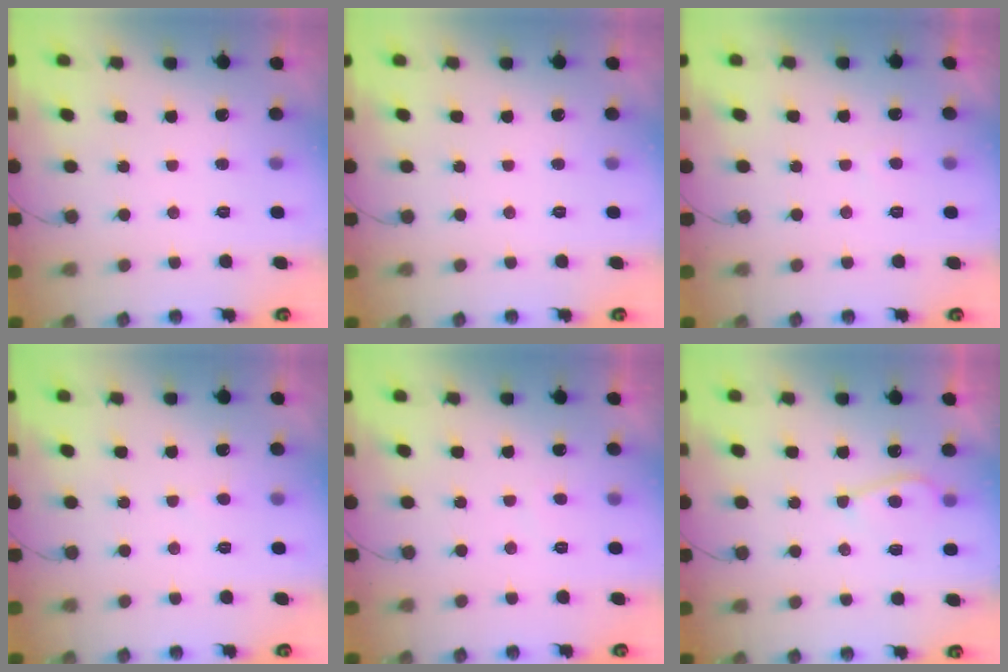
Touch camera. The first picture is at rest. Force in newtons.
{"total": 0.0}
{"total": 0.6, "press": 0.3, "slide": 0.5}
{"total": 2.9, "press": 2.9, "slide": 0.5}
{"total": 0.0}
{"total": 4.3, "press": 4.2, "slide": 0.8}